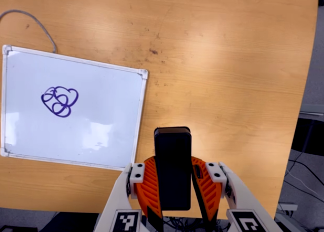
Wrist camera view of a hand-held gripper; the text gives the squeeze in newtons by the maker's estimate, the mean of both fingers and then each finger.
{"total": 9.2, "left": 7.8, "right": 10.6}